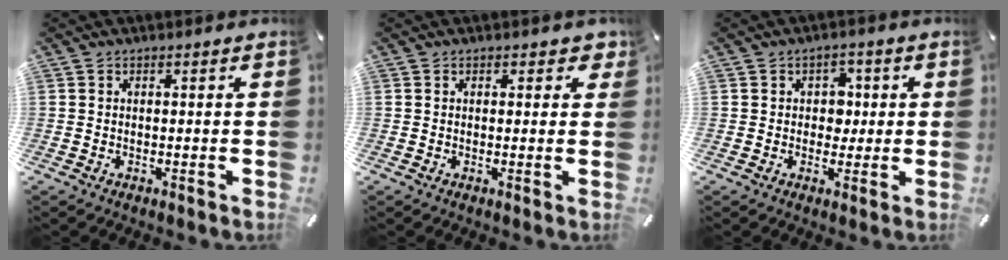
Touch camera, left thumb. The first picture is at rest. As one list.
[{"total": 1.8, "force": [0.9, 1.1, 1.0], "torque": [-0.006, 0.000, 0.011]}, {"total": 5.0, "force": [0.2, 4.4, 2.3], "torque": [-0.022, 0.000, -0.005]}]